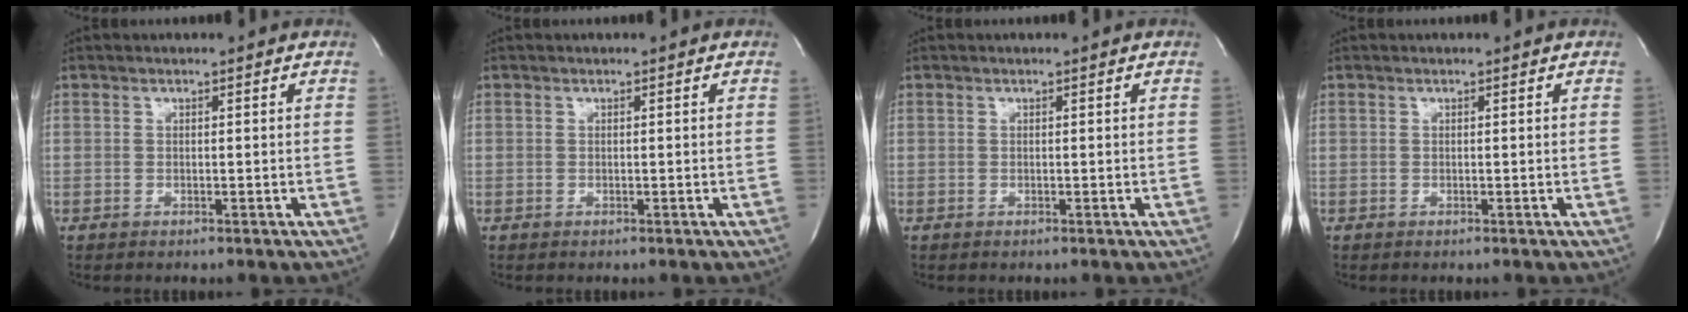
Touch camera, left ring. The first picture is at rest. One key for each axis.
{"total": 0.0}
{"total": 0.0}
{"total": 0.0}